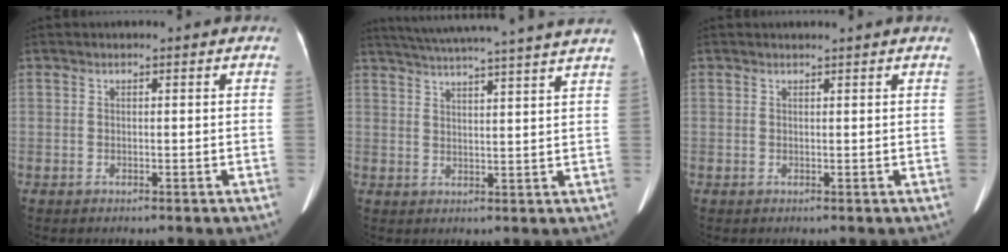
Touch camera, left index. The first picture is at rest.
{"total": 19.9, "force": [18.0, -1.1, 8.6], "torque": [-0.150, -0.009, 0.235]}
{"total": 2.0, "force": [1.9, -0.3, 0.5], "torque": [-0.010, 0.008, 0.027]}